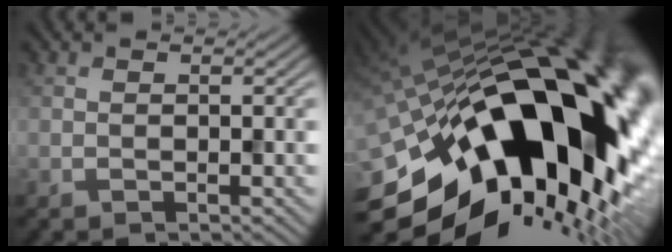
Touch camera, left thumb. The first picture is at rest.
{"total": 22.1, "force": [-5.0, 10.4, 18.8], "torque": [-0.319, -0.043, -0.090]}